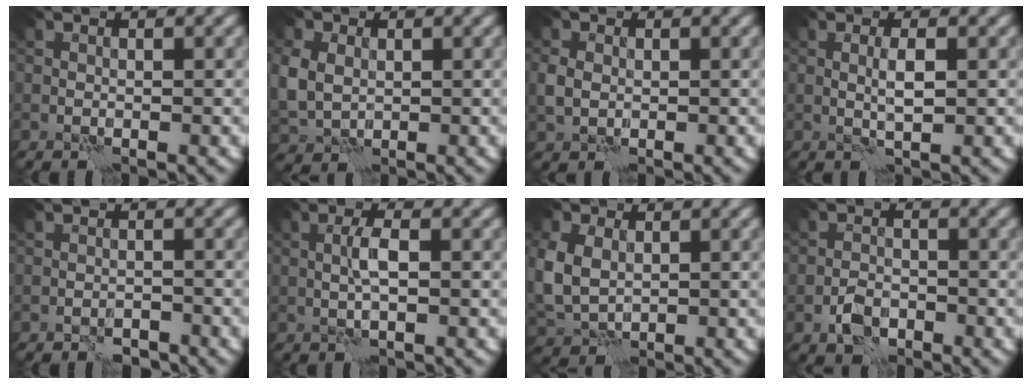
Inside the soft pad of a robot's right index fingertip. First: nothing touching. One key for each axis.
{"total": 4.7, "fx": 0.6, "fy": 3.9, "fz": 2.6, "tx": -0.086, "ty": 0.005, "tz": 0.021}
{"total": 2.0, "fx": 0.1, "fy": 1.7, "fz": 1.0, "tx": -0.028, "ty": 0.005, "tz": 0.001}
{"total": 1.7, "fx": 0.2, "fy": 0.3, "fz": 1.6, "tx": -0.032, "ty": 0.006, "tz": 0.005}
{"total": 1.6, "fx": -1.5, "fy": 0.6, "fz": 0.4, "tx": 0.002, "ty": 0.007, "tz": -0.024}
{"total": 2.1, "fx": 0.0, "fy": 0.4, "fz": 2.0, "tx": -0.042, "ty": 0.009, "tz": 0.000}
{"total": 6.2, "fx": 0.7, "fy": 4.8, "fz": 3.7, "tx": -0.120, "ty": 0.004, "tz": 0.027}
{"total": 2.5, "fx": -1.4, "fy": 1.5, "fz": 1.4, "tx": -0.024, "ty": 0.005, "tz": -0.031}